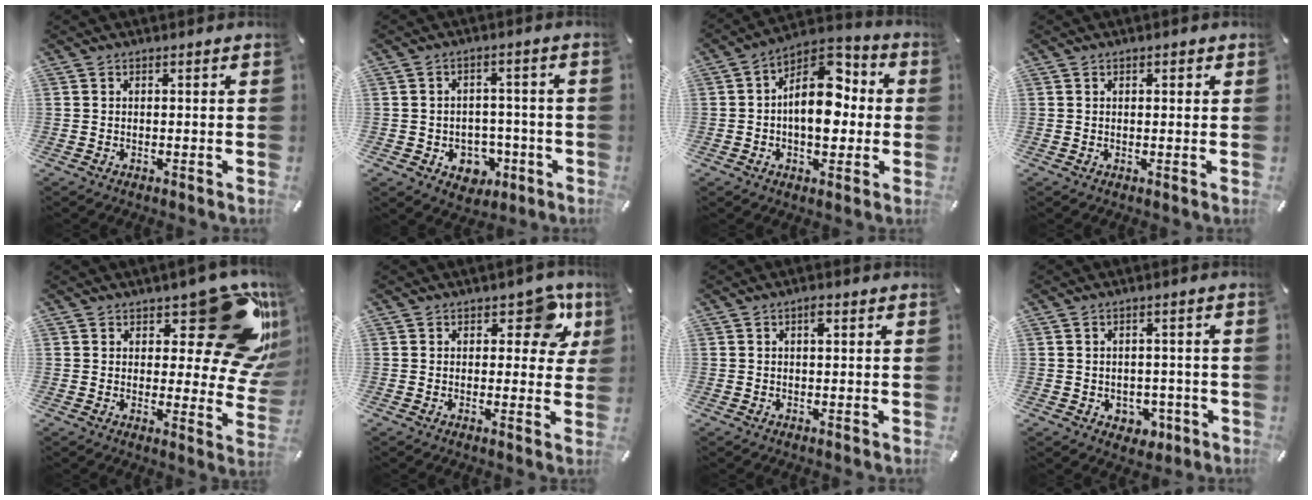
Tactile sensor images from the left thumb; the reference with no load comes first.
{"total": 6.8, "force": [-1.7, 6.1, 2.4], "torque": [-0.024, 0.008, -0.024]}
{"total": 14.4, "force": [0.6, 9.2, 11.1], "torque": [-0.169, -0.016, 0.008]}
{"total": 0.8, "force": [0.3, 0.6, 0.5], "torque": [-0.009, 0.006, 0.003]}
{"total": 20.4, "force": [12.3, 8.1, 14.1], "torque": [-0.154, -0.095, 0.203]}
{"total": 9.5, "force": [4.3, 5.4, 6.5], "torque": [-0.055, -0.020, 0.067]}
{"total": 1.7, "force": [0.5, 0.6, 1.4], "torque": [-0.022, 0.002, 0.005]}
{"total": 4.3, "force": [-1.1, 3.7, 1.8], "torque": [-0.016, 0.003, -0.021]}